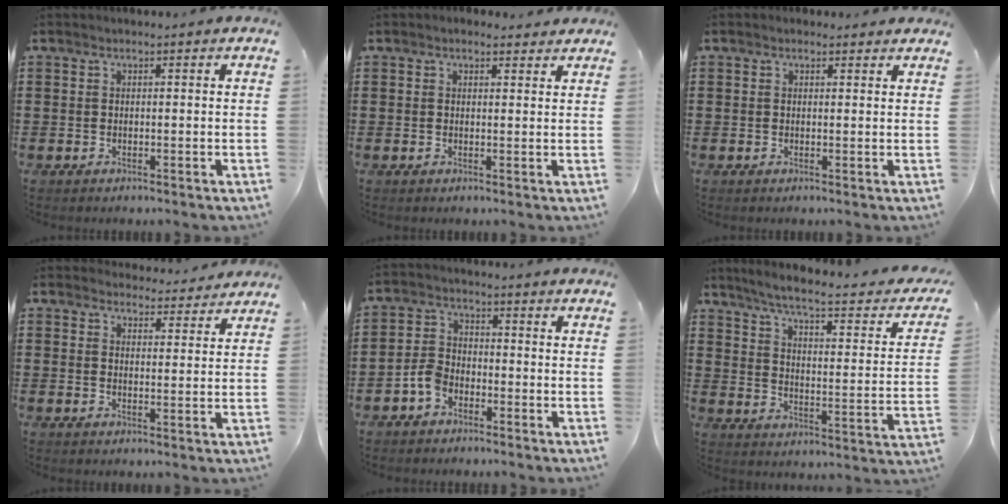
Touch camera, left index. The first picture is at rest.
{"total": 1.5, "force": [1.3, 0.6, 0.3], "torque": [-0.009, 0.005, 0.025]}
{"total": 0.9, "force": [0.7, 0.4, 0.3], "torque": [-0.007, 0.004, 0.014]}
{"total": 3.8, "force": [3.7, 0.7, 0.5], "torque": [-0.013, -0.017, 0.068]}
{"total": 3.8, "force": [-2.4, 2.3, 1.9], "torque": [-0.058, 0.004, -0.051]}
{"total": 5.3, "force": [4.1, -0.2, 3.4], "torque": [-0.086, -0.034, 0.060]}